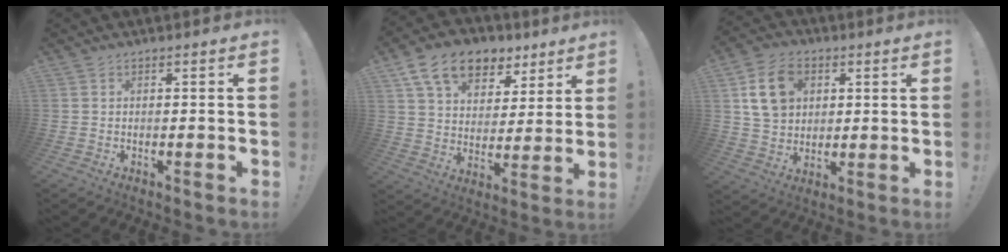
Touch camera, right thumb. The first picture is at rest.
{"total": 15.6, "force": [9.7, 9.8, 7.2], "torque": [-0.113, -0.054, 0.178]}
{"total": 14.3, "force": [4.8, 11.1, 7.6], "torque": [-0.120, -0.007, 0.097]}